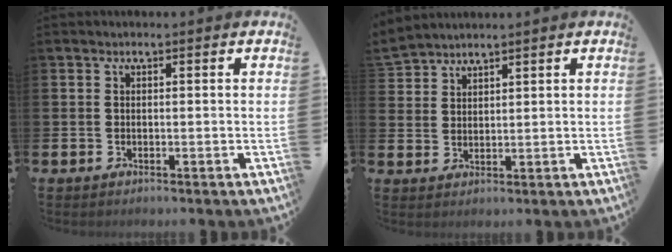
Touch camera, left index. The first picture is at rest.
{"total": 3.0, "force": [3.0, 0.1, -0.5], "torque": [0.002, -0.013, 0.057]}